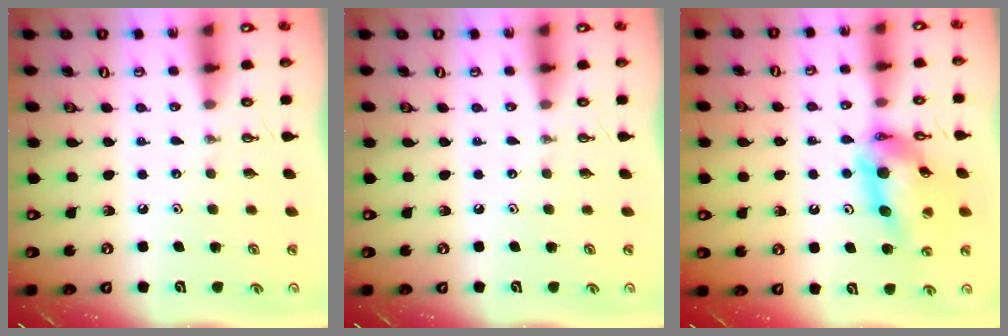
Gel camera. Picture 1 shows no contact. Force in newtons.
{"total": 0.0}
{"total": 14.4, "press": 14.3, "slide": 1.2}